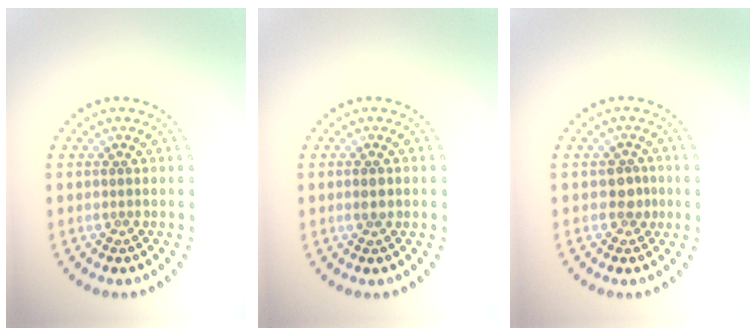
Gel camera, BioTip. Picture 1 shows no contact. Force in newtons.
{"total": 1.4, "press": 1.4, "slide": 0.3}
{"total": 1.7, "press": 1.5, "slide": 0.9}